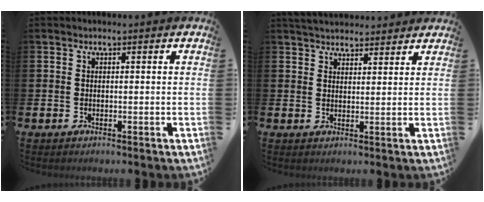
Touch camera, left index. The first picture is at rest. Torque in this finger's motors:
{"motor_torque": [1.08, -1.06, 0.22, 0.04]}